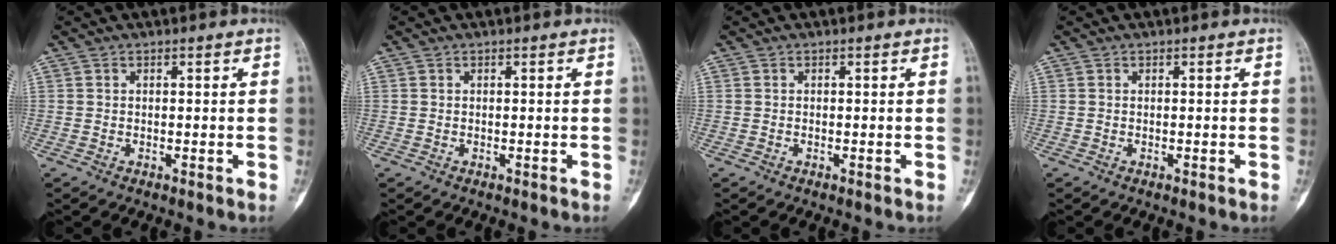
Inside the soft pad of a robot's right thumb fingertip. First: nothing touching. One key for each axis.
{"total": 0.0}
{"total": 0.0}
{"total": 0.0}